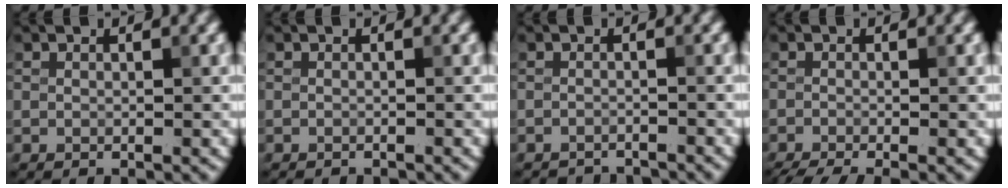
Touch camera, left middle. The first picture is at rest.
{"total": 1.2, "force": [-1.2, 0.1, 0.1], "torque": [0.004, -0.006, -0.018]}
{"total": 3.6, "force": [-3.6, 0.3, 0.4], "torque": [-0.005, -0.012, -0.056]}
{"total": 3.8, "force": [-2.7, 0.8, 2.5], "torque": [-0.033, -0.015, -0.050]}